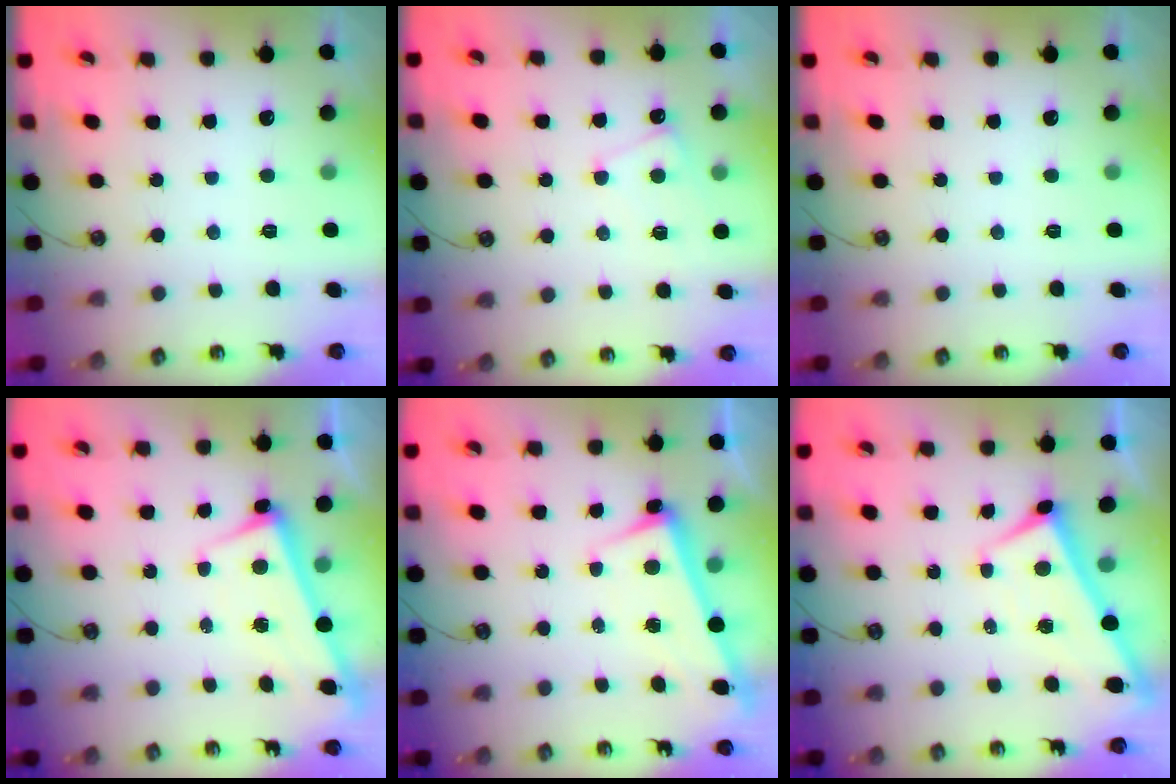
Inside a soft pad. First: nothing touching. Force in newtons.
{"total": 0.9, "press": 0.7, "slide": 0.5}
{"total": 0.0}
{"total": 2.6, "press": 2.6, "slide": 0.3}
{"total": 2.5, "press": 2.4, "slide": 0.7}
{"total": 2.2, "press": 2.2, "slide": 0.3}